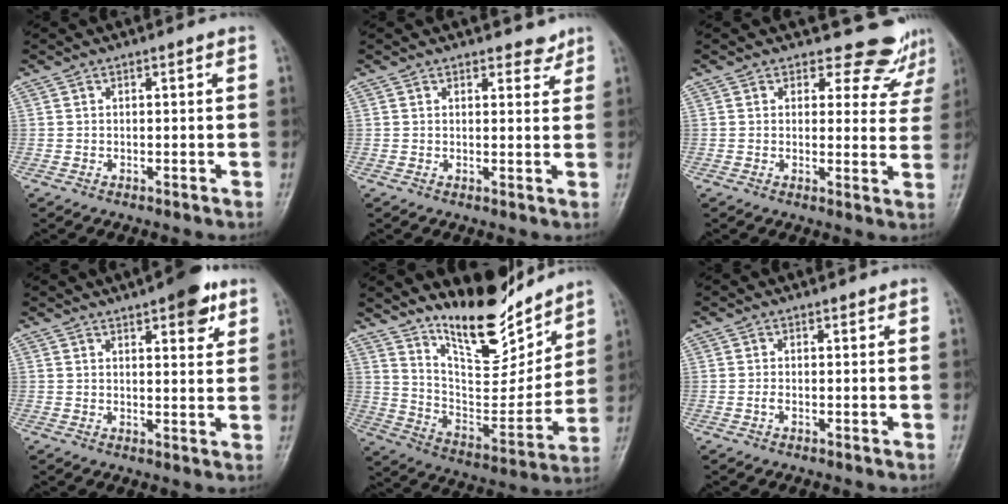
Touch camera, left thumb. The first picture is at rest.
{"total": 2.5, "force": [2.2, 1.2, 0.5], "torque": [0.014, -0.015, 0.025]}
{"total": 8.5, "force": [7.8, 3.5, -0.2], "torque": [0.049, -0.057, 0.071]}
{"total": 7.2, "force": [4.2, 2.5, 5.3], "torque": [-0.052, -0.017, 0.051]}
{"total": 17.4, "force": [14.4, 5.1, 8.3], "torque": [-0.089, -0.108, 0.253]}
{"total": 0.5, "force": [0.0, 0.3, 0.5], "torque": [-0.011, -0.001, -0.002]}